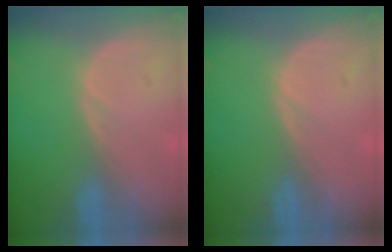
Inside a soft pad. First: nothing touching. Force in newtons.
{"total": 0.0}